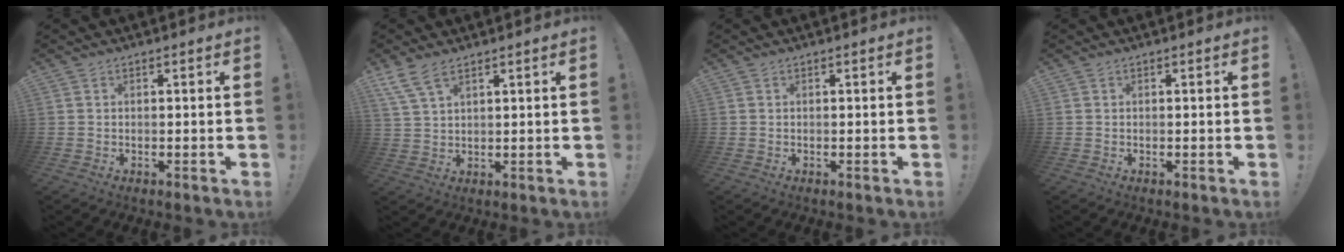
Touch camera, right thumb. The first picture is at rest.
{"total": 6.5, "force": [4.8, 2.2, 3.9], "torque": [-0.076, -0.017, 0.091]}
{"total": 0.0}
{"total": 0.0}